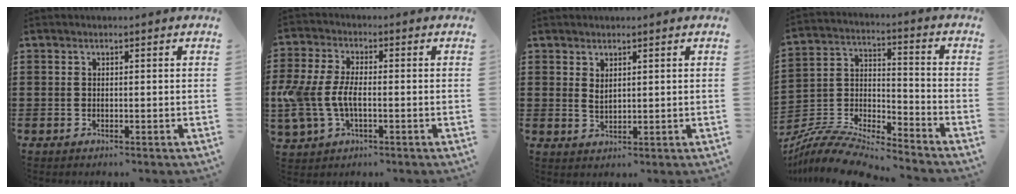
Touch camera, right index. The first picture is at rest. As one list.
[{"total": 6.6, "force": [-1.1, 3.6, 5.4], "torque": [-0.140, -0.004, -0.027]}, {"total": 1.8, "force": [1.3, 0.7, 0.9], "torque": [-0.019, 0.002, 0.024]}, {"total": 9.1, "force": [-8.6, 1.2, 2.5], "torque": [-0.059, 0.004, -0.174]}]